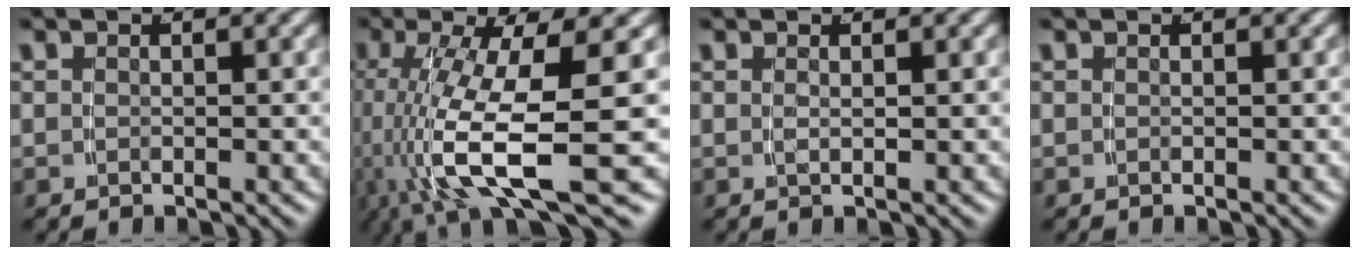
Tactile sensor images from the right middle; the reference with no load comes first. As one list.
[{"total": 9.3, "force": [-2.9, 3.2, 8.3], "torque": [-0.152, -0.033, -0.026]}, {"total": 0.8, "force": [0.1, -0.7, 0.4], "torque": [-0.012, -0.004, 0.008]}, {"total": 0.0}]